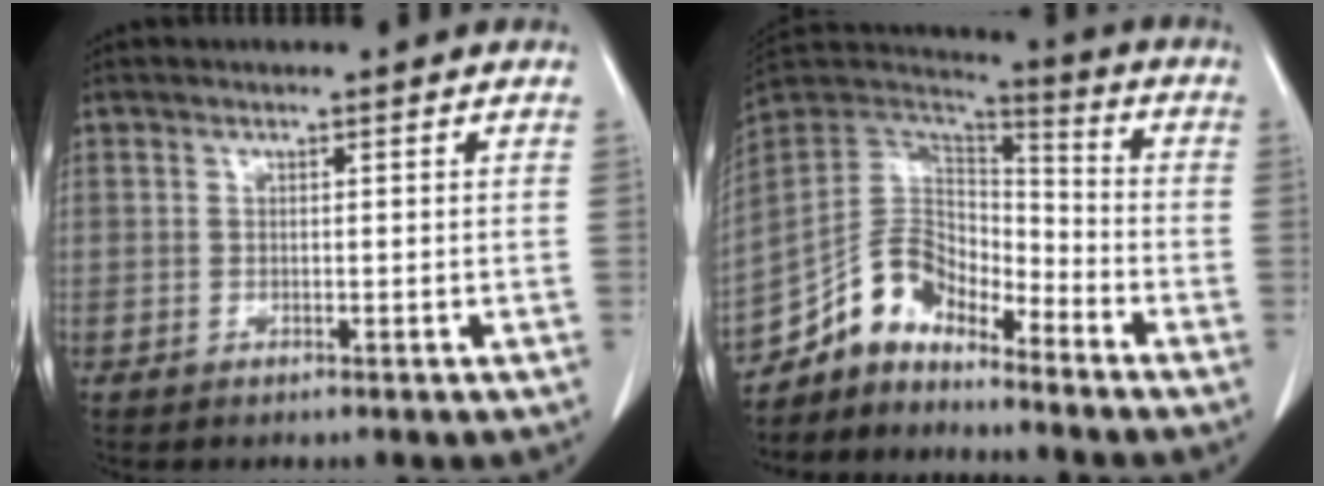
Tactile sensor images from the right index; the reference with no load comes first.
{"total": 11.3, "force": [-9.7, 5.0, 3.0], "torque": [-0.058, 0.052, -0.188]}